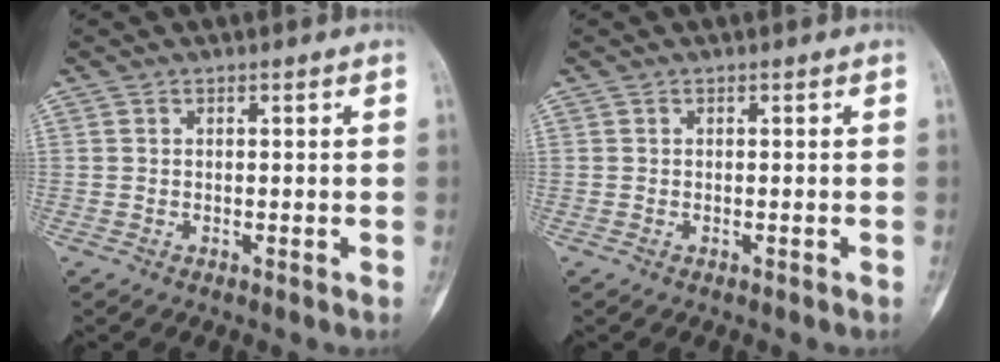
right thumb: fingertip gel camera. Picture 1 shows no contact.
{"total": 0.0}